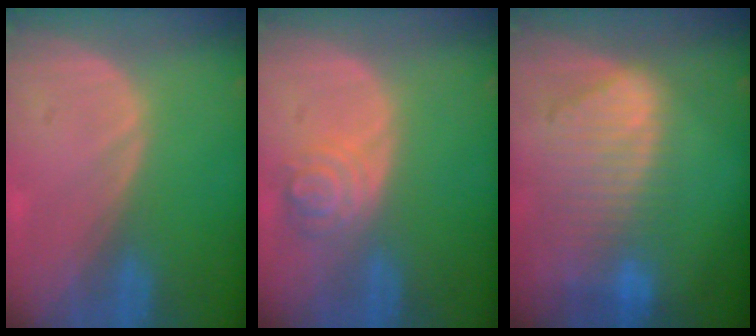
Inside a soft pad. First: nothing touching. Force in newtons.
{"total": 4.2, "press": 4.2, "slide": 0.7}
{"total": 9.5, "press": 8.2, "slide": 4.8}